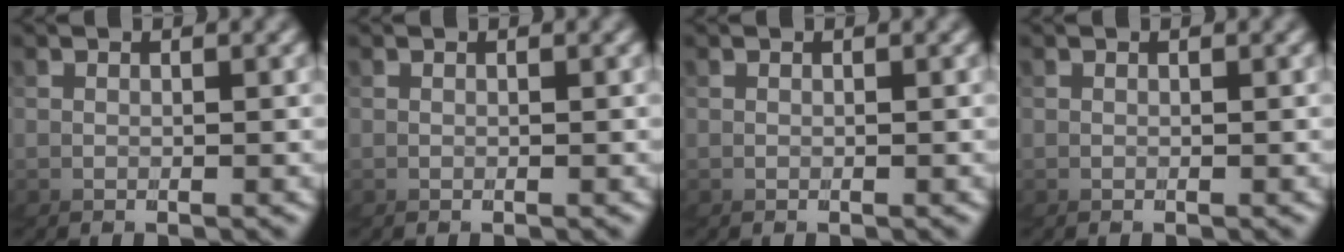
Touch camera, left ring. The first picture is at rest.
{"total": 0.0}
{"total": 0.0}
{"total": 0.0}